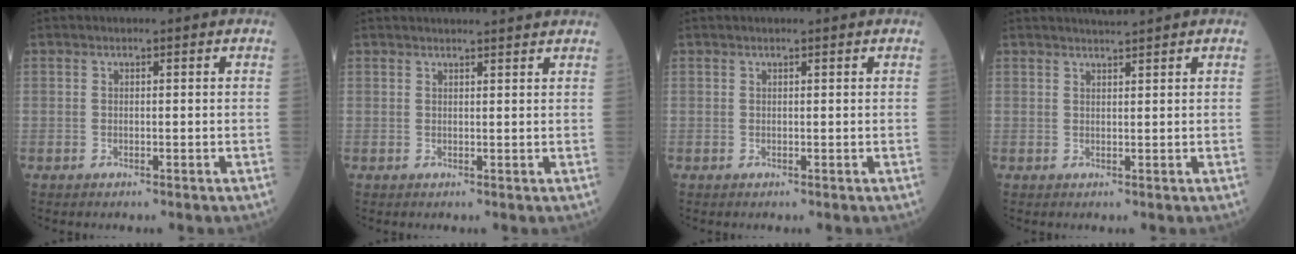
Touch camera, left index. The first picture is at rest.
{"total": 6.3, "force": [6.1, -0.1, 1.8], "torque": [-0.017, 0.022, 0.062]}
{"total": 0.8, "force": [-0.8, -0.2, -0.2], "torque": [0.005, 0.008, -0.009]}
{"total": 1.9, "force": [1.8, -0.6, 0.3], "torque": [-0.006, 0.004, 0.036]}